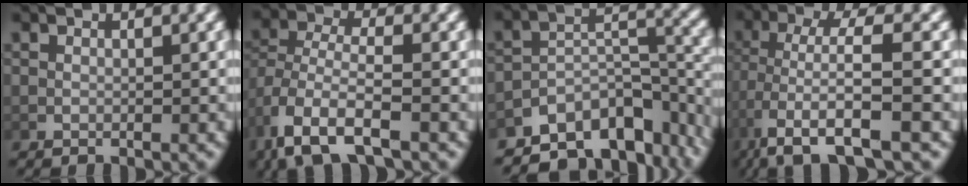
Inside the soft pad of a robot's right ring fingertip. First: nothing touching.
{"total": 4.5, "force": [-1.7, 2.4, 3.5], "torque": [-0.098, -0.032, -0.012]}
{"total": 11.0, "force": [-7.1, 5.7, 6.1], "torque": [-0.084, -0.026, -0.100]}
{"total": 7.8, "force": [-4.8, 2.9, 5.3], "torque": [-0.118, -0.038, -0.053]}